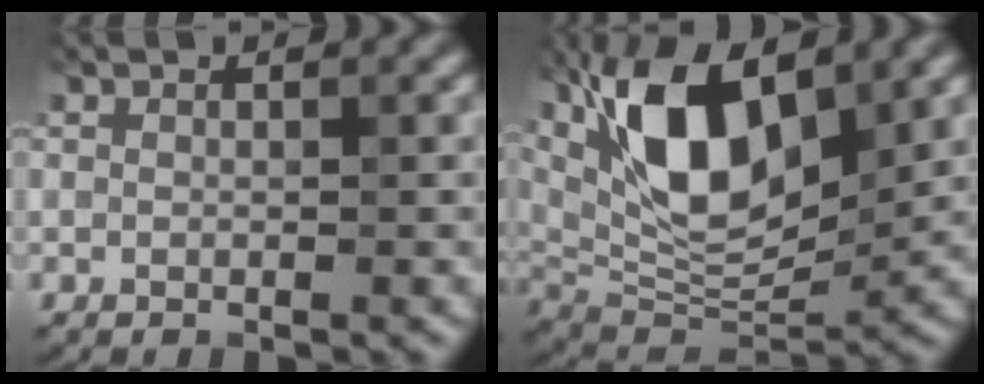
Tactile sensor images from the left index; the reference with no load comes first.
{"total": 11.1, "force": [4.2, 5.0, 9.0], "torque": [-0.162, 0.000, 0.075]}